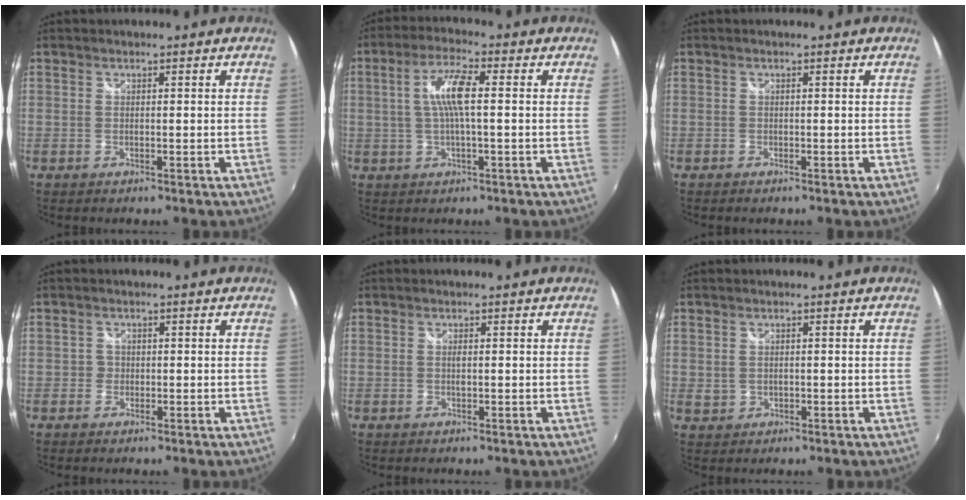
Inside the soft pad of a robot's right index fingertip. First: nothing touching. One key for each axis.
{"total": 7.1, "fx": 0.5, "fy": 1.0, "fz": 7.0, "tx": -0.136, "ty": 0.007, "tz": 0.011}
{"total": 0.6, "fx": -0.5, "fy": 0.3, "fz": 0.2, "tx": -0.005, "ty": -0.003, "tz": -0.011}
{"total": 1.3, "fx": -0.6, "fy": 1.2, "fz": 0.0, "tx": 0.000, "ty": 0.001, "tz": -0.012}
{"total": 0.7, "fx": 0.0, "fy": 0.1, "fz": 0.7, "tx": -0.014, "ty": 0.000, "tz": -0.001}
{"total": 2.0, "fx": 0.2, "fy": 1.7, "fz": 1.0, "tx": -0.019, "ty": -0.001, "tz": 0.006}